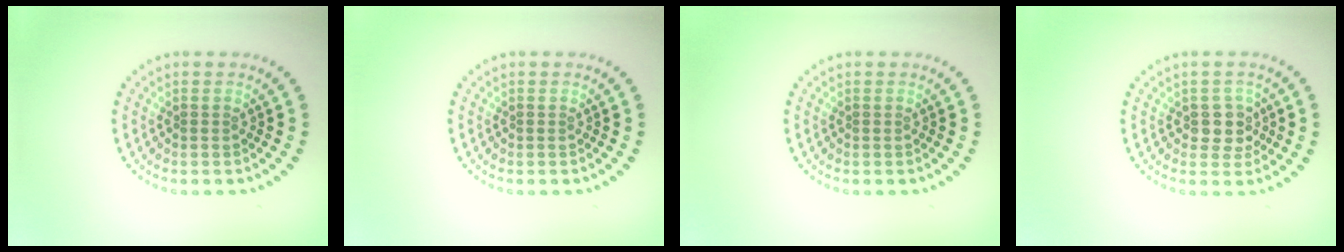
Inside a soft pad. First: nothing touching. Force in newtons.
{"total": 0.0}
{"total": 0.0}
{"total": 2.4, "press": 2.1, "slide": 1.1}